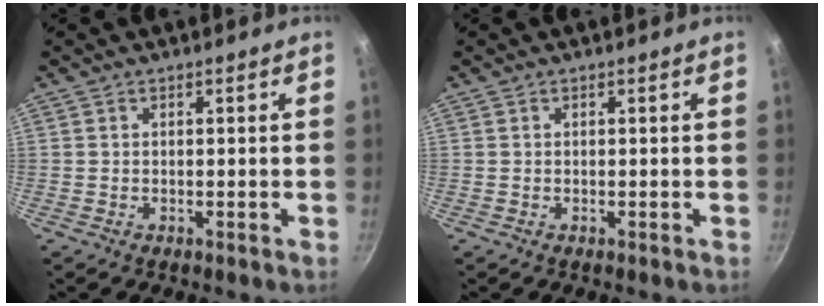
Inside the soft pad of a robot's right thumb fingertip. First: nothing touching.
{"total": 0.0}